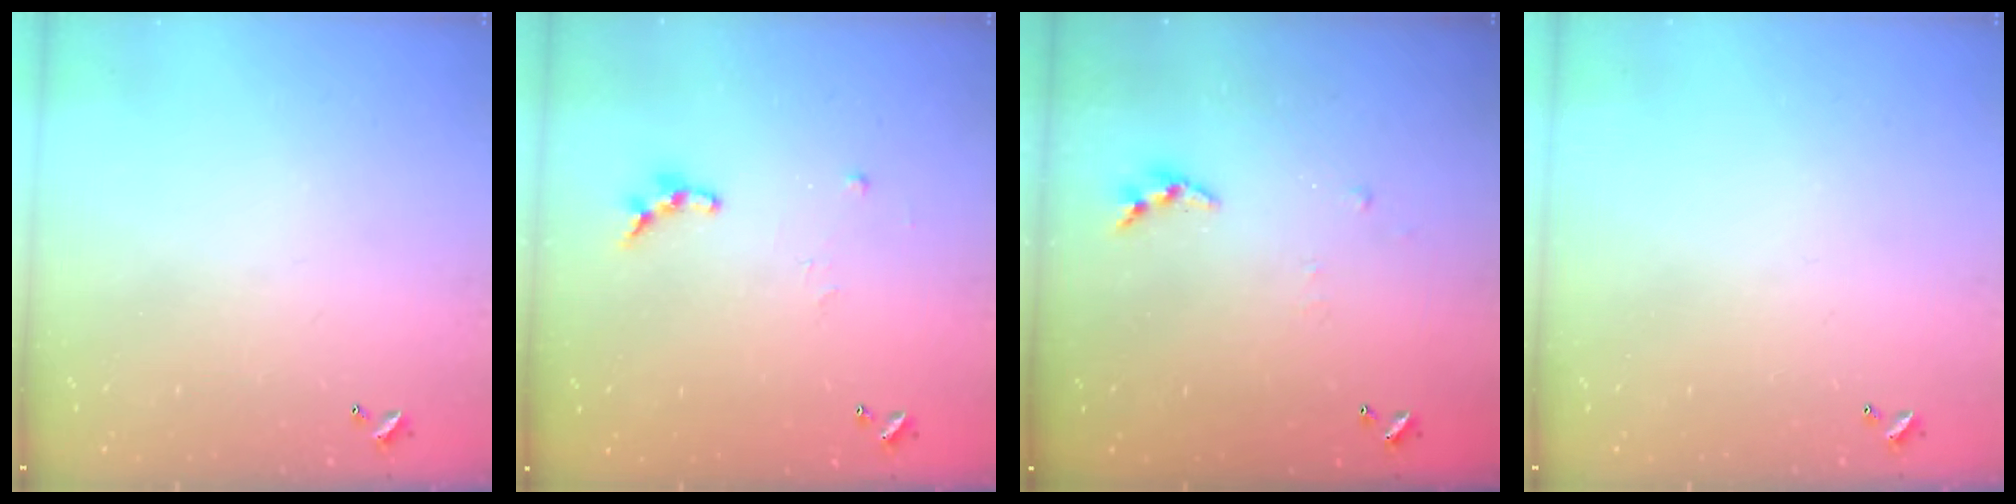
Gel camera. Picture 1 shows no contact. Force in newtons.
{"total": 6.7, "press": 6.7, "slide": 0.6}
{"total": 4.2, "press": 4.2, "slide": 0.3}
{"total": 0.0}